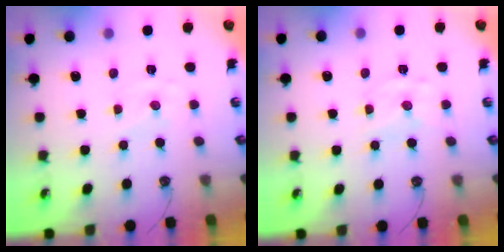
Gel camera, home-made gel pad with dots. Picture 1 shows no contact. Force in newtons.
{"total": 2.8, "press": 2.7, "slide": 0.7}